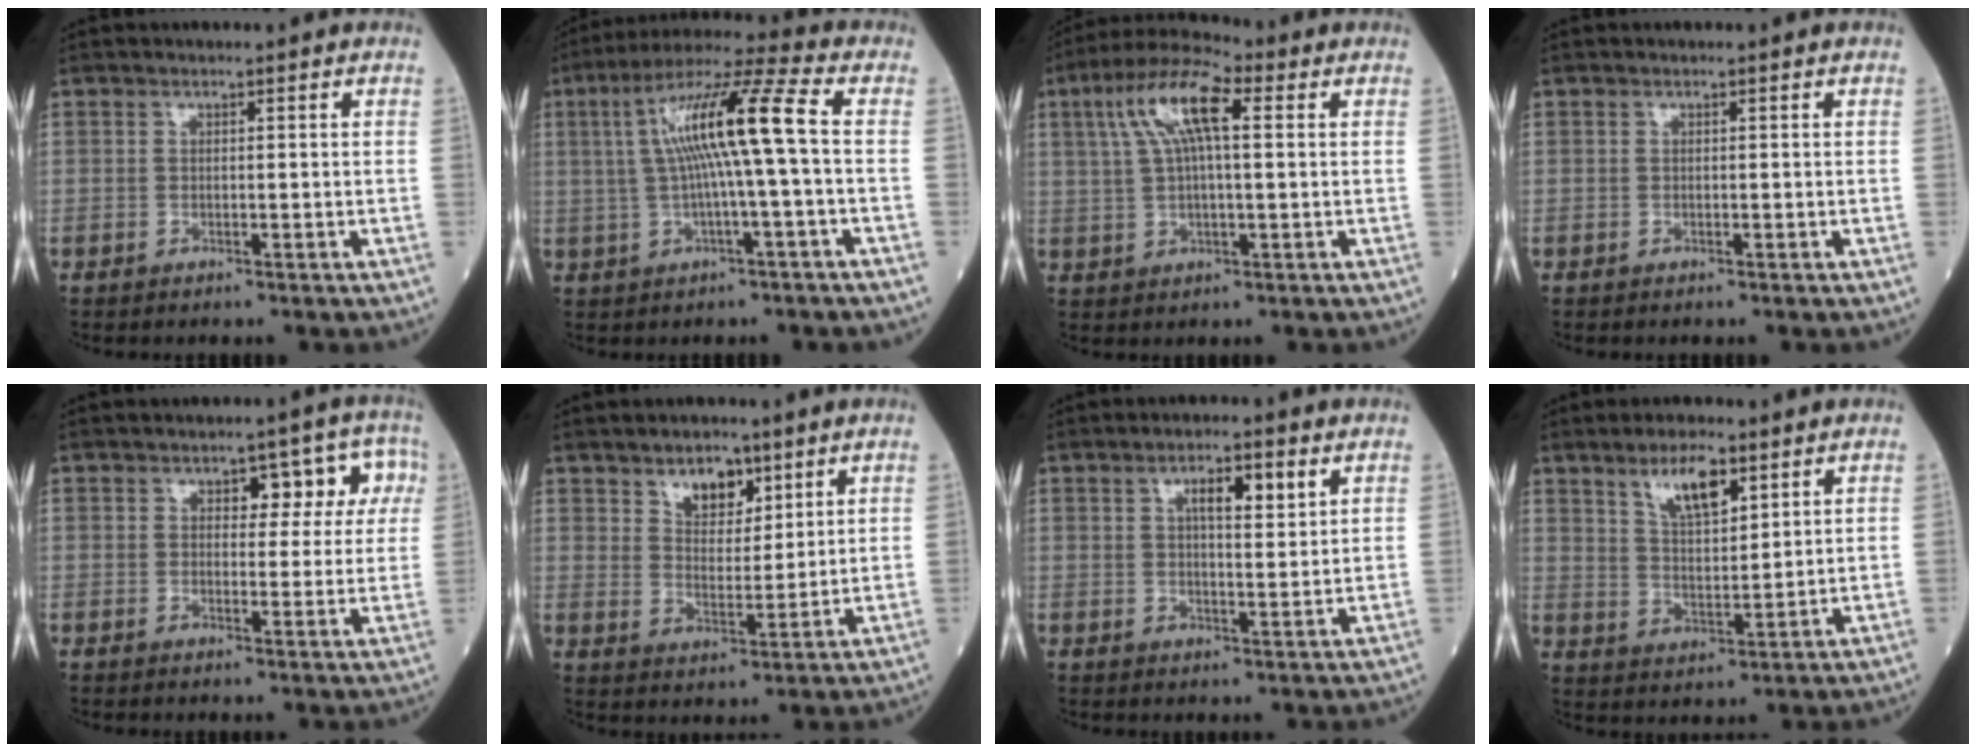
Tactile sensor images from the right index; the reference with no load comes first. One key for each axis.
{"total": 12.4, "fx": 0.9, "fy": -0.3, "fz": 12.4, "tx": -0.224, "ty": 0.028, "tz": 0.013}
{"total": 10.5, "fx": 3.3, "fy": 2.7, "fz": 9.6, "tx": -0.193, "ty": 0.031, "tz": 0.058}
{"total": 0.0}
{"total": 6.6, "fx": 2.4, "fy": 3.6, "fz": 5.0, "tx": -0.041, "ty": 0.026, "tz": 0.026}
{"total": 6.3, "fx": 4.0, "fy": 3.2, "fz": 3.6, "tx": -0.056, "ty": -0.001, "tz": 0.071}
{"total": 5.4, "fx": 2.6, "fy": 1.3, "fz": 4.6, "tx": -0.075, "ty": 0.005, "tz": 0.041}
{"total": 7.6, "fx": 4.6, "fy": 2.3, "fz": 5.5, "tx": -0.104, "ty": 0.001, "tz": 0.087}